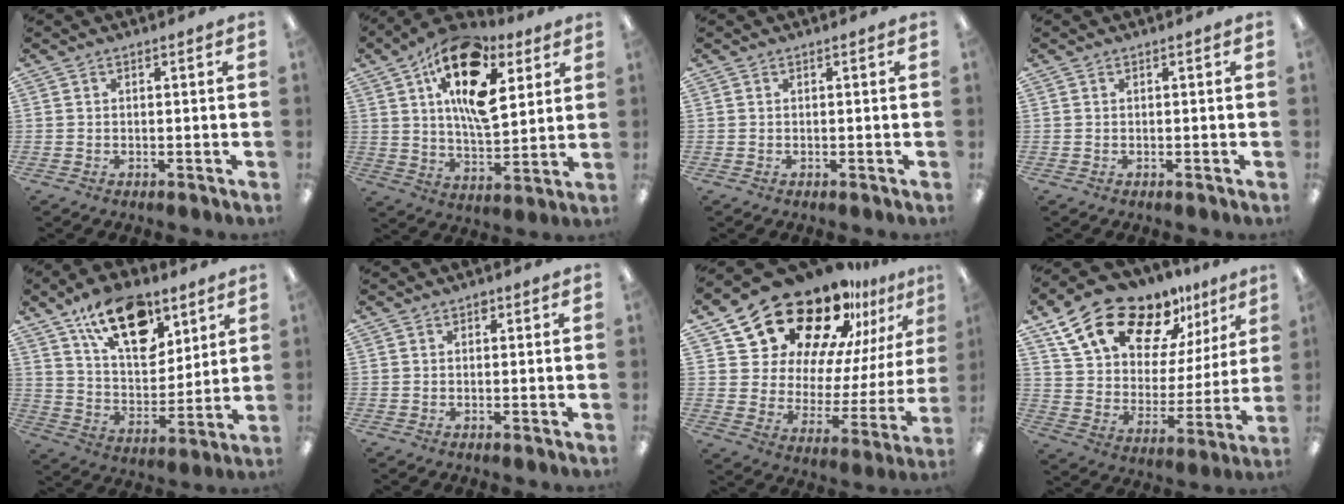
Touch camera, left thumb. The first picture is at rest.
{"total": 20.0, "force": [9.6, 10.1, 14.3], "torque": [-0.220, -0.034, 0.162]}
{"total": 0.0}
{"total": 0.0}
{"total": 19.2, "force": [11.7, 10.1, 11.5], "torque": [-0.181, -0.049, 0.204]}
{"total": 1.0, "force": [0.4, 0.8, 0.5], "torque": [-0.002, 0.001, 0.006]}
{"total": 23.0, "force": [19.0, 10.2, 8.1], "torque": [-0.141, -0.145, 0.338]}
{"total": 19.1, "force": [15.0, 8.7, 8.0], "torque": [-0.155, -0.100, 0.270]}